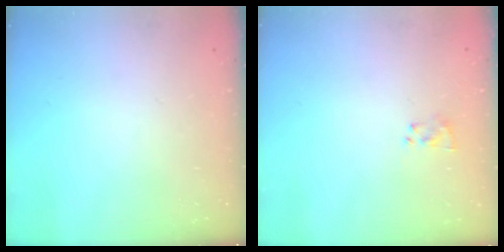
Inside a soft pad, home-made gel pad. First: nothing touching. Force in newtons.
{"total": 2.2, "press": 2.0, "slide": 1.0}